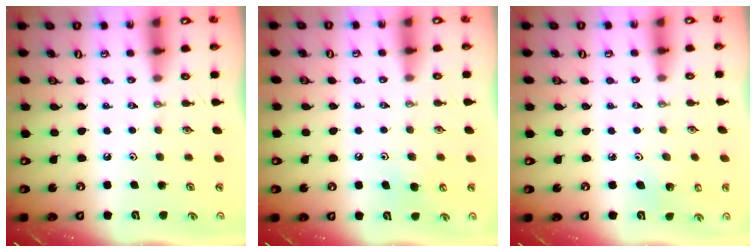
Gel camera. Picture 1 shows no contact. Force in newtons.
{"total": 6.5, "press": 6.4, "slide": 0.9}
{"total": 3.4, "press": 3.2, "slide": 1.1}